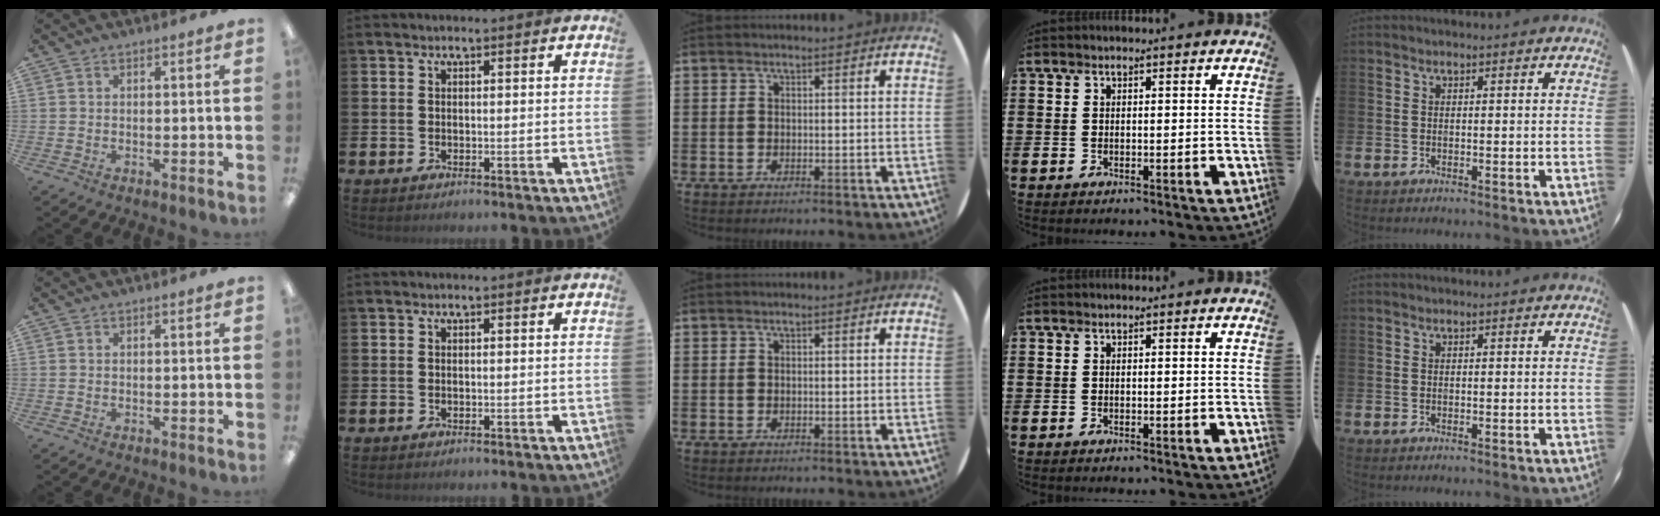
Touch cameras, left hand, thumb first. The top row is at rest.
{}